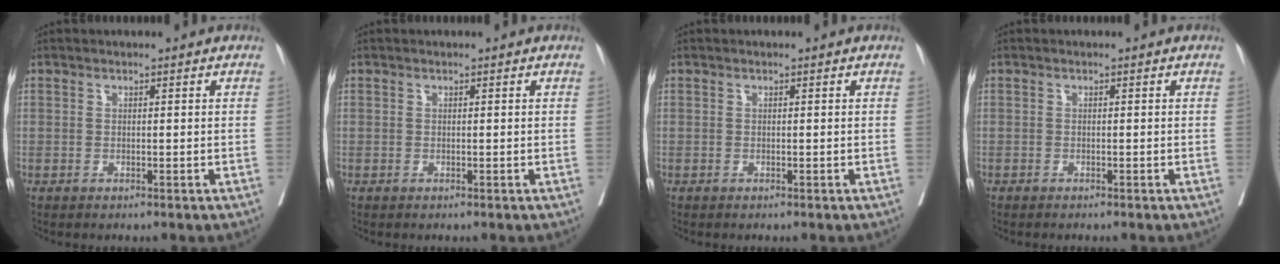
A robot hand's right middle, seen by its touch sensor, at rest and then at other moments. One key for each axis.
{"total": 0.0}
{"total": 0.0}
{"total": 0.9, "fx": -0.8, "fy": 0.0, "fz": 0.3, "tx": -0.004, "ty": 0.000, "tz": -0.014}